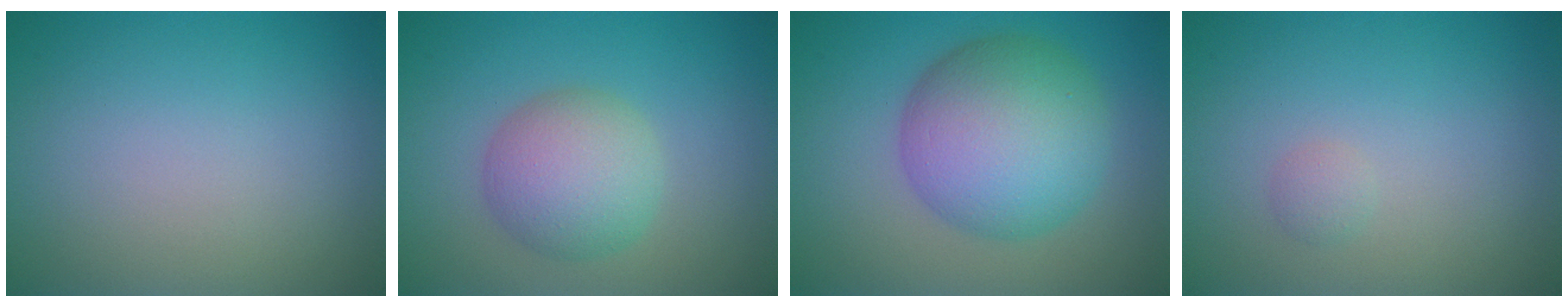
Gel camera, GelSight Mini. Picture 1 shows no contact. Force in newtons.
{"total": 5.0, "press": 5.0, "slide": 0.2}
{"total": 9.6, "press": 9.6, "slide": 0.3}
{"total": 0.7, "press": 0.7, "slide": 0.0}